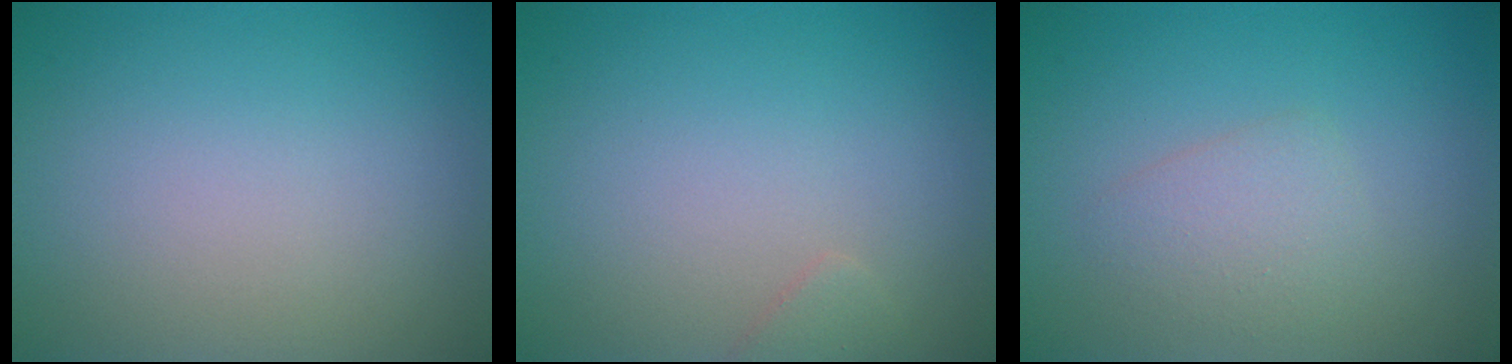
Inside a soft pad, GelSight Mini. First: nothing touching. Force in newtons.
{"total": 0.8, "press": 0.8, "slide": 0.1}
{"total": 2.1, "press": 2.1, "slide": 0.1}